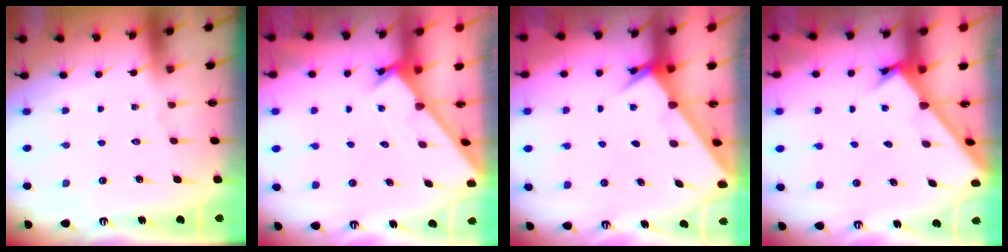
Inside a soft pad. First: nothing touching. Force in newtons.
{"total": 1.7, "press": 1.7, "slide": 0.1}
{"total": 2.4, "press": 2.4, "slide": 0.3}
{"total": 2.0, "press": 2.0, "slide": 0.2}